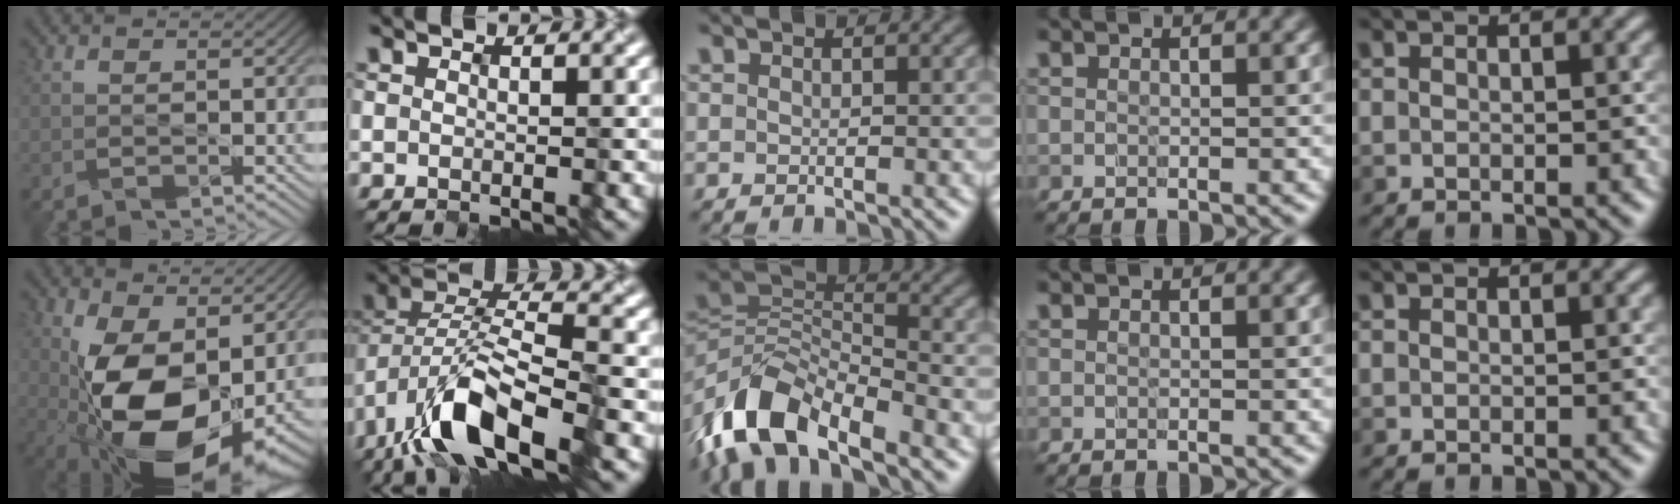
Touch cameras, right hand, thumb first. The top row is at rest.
{"thumb": {"total": 15.4, "force": [-1.0, 8.6, 12.8], "torque": [-0.232, -0.029, -0.009]}, "index": {"total": 10.3, "force": [-5.9, 3.9, 7.6], "torque": [-0.140, 0.003, -0.110]}, "middle": {"total": 9.9, "force": [-6.7, 4.4, 5.8], "torque": [-0.110, 0.008, -0.141]}}